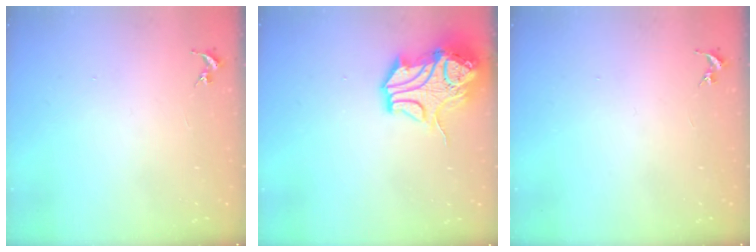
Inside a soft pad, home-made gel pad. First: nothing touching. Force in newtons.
{"total": 16.0, "press": 15.9, "slide": 2.1}
{"total": 0.0}